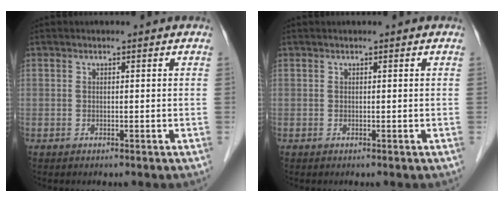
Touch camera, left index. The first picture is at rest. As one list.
[{"total": 0.0}]